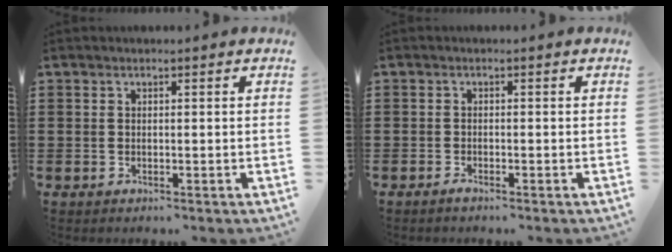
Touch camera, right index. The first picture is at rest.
{"total": 0.8, "force": [-0.7, 0.0, 0.4], "torque": [-0.010, -0.007, -0.012]}